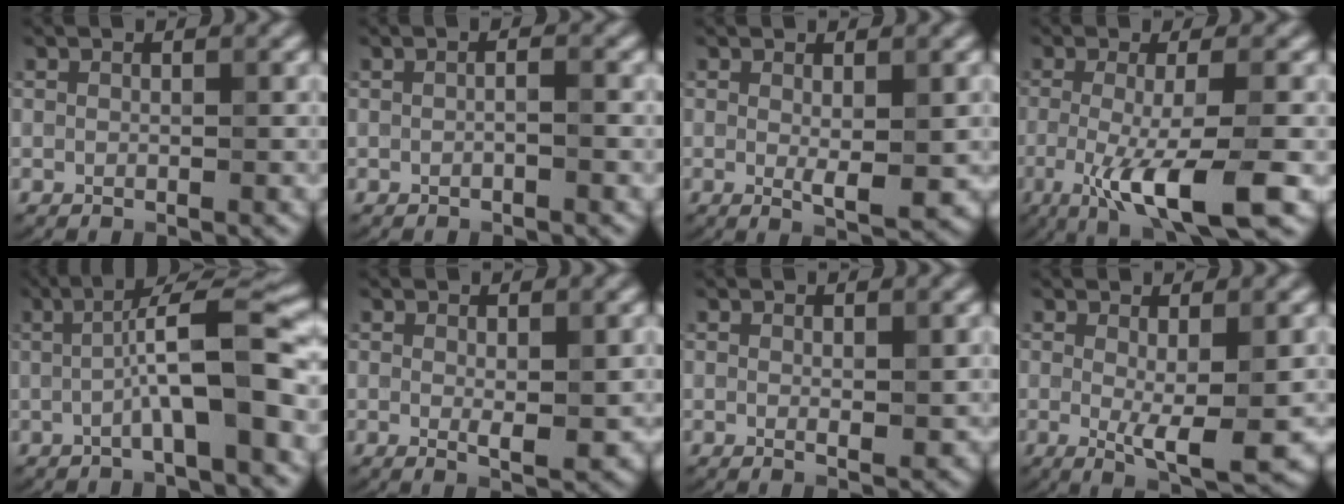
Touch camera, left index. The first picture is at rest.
{"total": 0.8, "force": [-0.3, 0.1, 0.7], "torque": [-0.016, 0.002, -0.006]}
{"total": 2.2, "force": [0.2, 0.5, 2.2], "torque": [-0.035, -0.010, 0.007]}
{"total": 7.4, "force": [-2.5, 1.3, 6.9], "torque": [-0.116, -0.011, -0.047]}
{"total": 6.9, "force": [-1.1, 1.0, 6.8], "torque": [-0.105, 0.025, -0.024]}
{"total": 1.8, "force": [0.3, 0.6, 1.7], "torque": [-0.025, -0.008, 0.007]}
{"total": 1.1, "force": [0.2, 0.4, 1.0], "torque": [-0.013, -0.005, 0.005]}
{"total": 4.1, "force": [-0.1, 0.8, 4.0], "torque": [-0.064, -0.013, 0.001]}